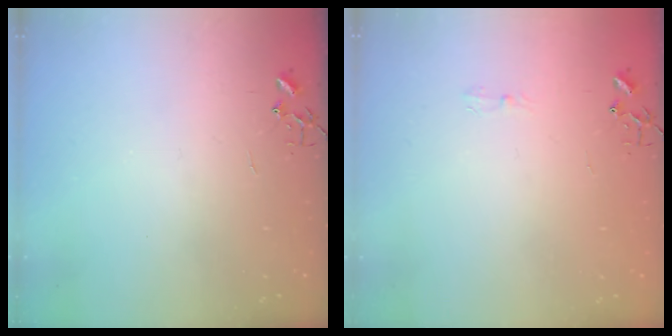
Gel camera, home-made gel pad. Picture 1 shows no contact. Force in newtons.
{"total": 5.5, "press": 5.4, "slide": 0.6}